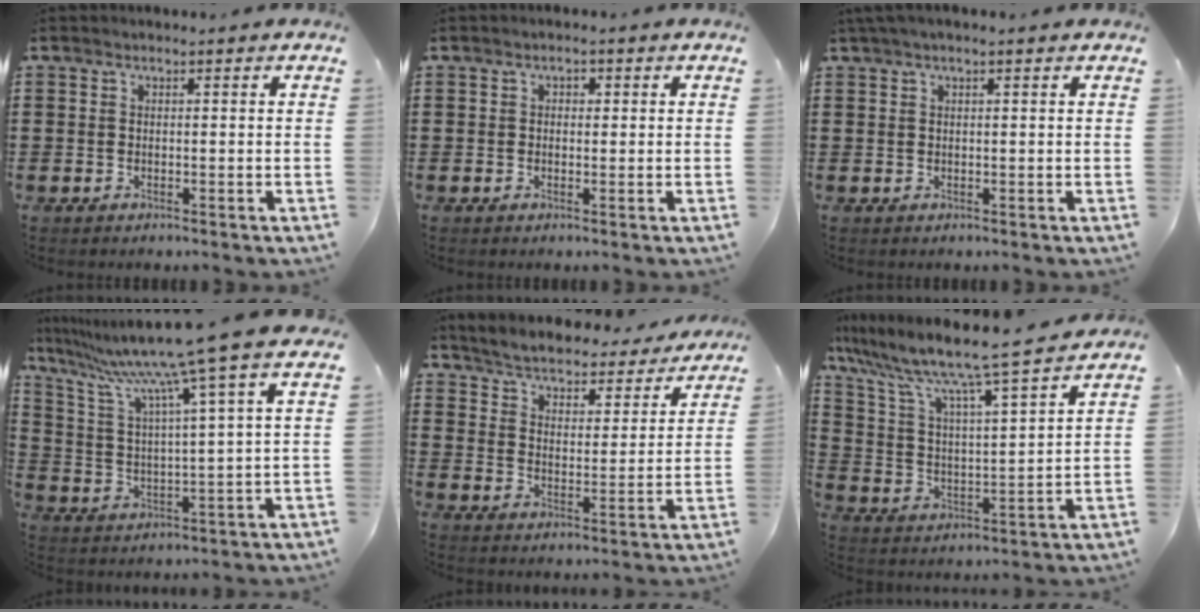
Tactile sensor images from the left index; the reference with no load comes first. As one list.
[{"total": 1.0, "force": [0.0, 0.7, 0.7], "torque": [-0.014, 0.006, -0.001]}, {"total": 1.3, "force": [0.8, 0.0, 1.1], "torque": [-0.021, 0.001, 0.014]}, {"total": 11.2, "force": [8.9, -1.5, 6.7], "torque": [-0.168, -0.054, 0.137]}, {"total": 4.0, "force": [4.0, -0.2, 0.1], "torque": [-0.027, -0.039, 0.063]}, {"total": 9.1, "force": [7.8, -0.3, 4.6], "torque": [-0.122, -0.061, 0.123]}]